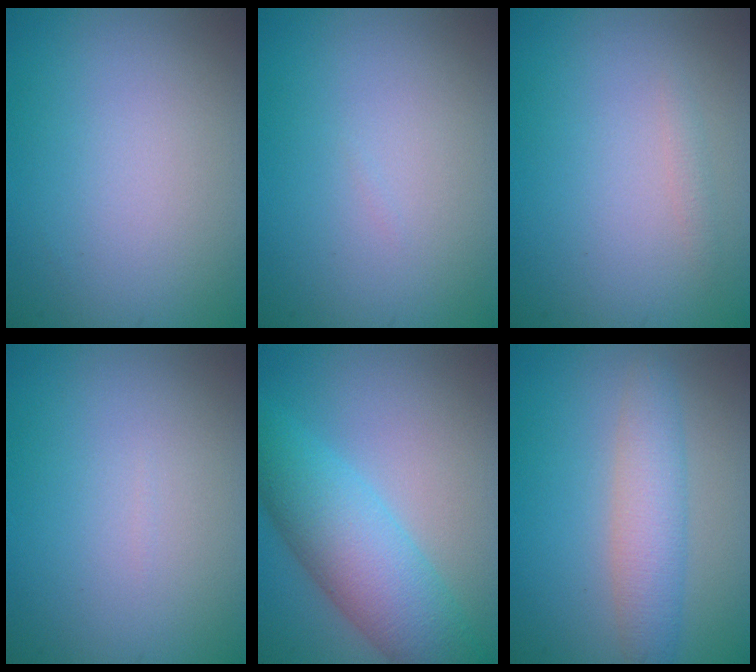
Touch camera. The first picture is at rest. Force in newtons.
{"total": 0.0}
{"total": 0.7, "press": 0.7, "slide": 0.0}
{"total": 0.0}
{"total": 7.1, "press": 7.1, "slide": 0.2}
{"total": 3.7, "press": 3.7, "slide": 0.1}